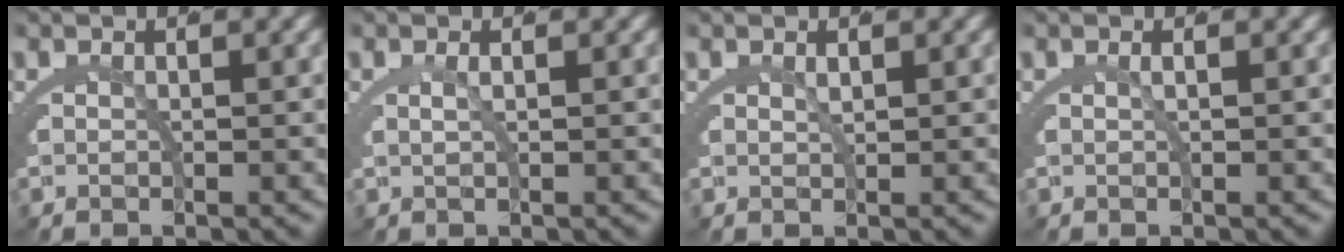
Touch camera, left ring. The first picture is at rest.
{"total": 1.0, "force": [0.4, -0.7, 0.6], "torque": [-0.013, -0.001, 0.010]}
{"total": 0.9, "force": [0.7, -0.4, 0.5], "torque": [-0.009, -0.007, 0.018]}
{"total": 0.7, "force": [0.1, -0.4, 0.5], "torque": [-0.010, 0.000, 0.004]}